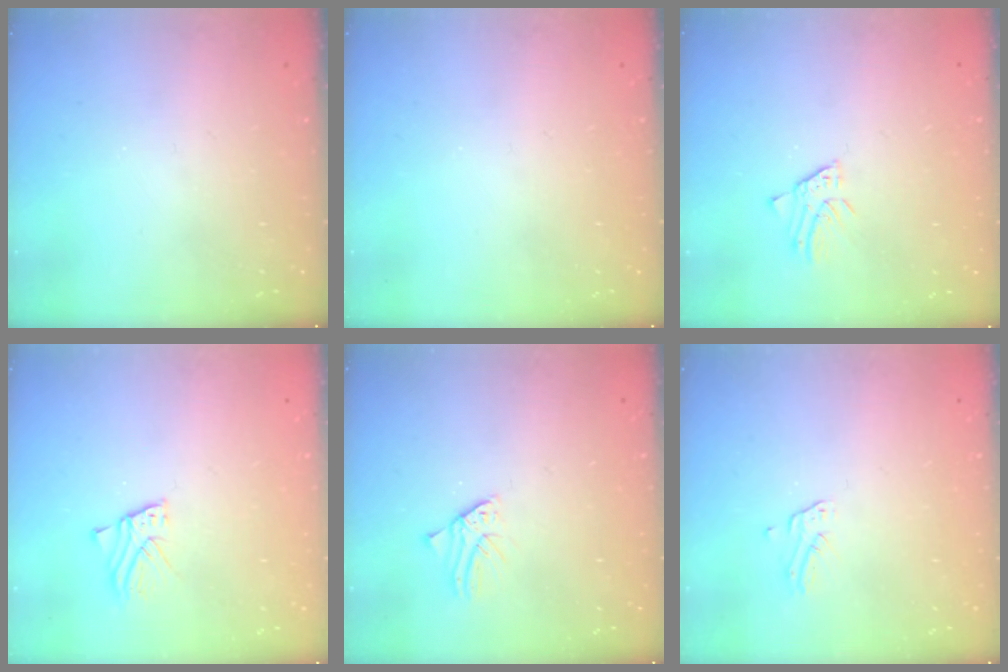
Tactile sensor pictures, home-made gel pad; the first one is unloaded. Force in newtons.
{"total": 0.0}
{"total": 1.4, "press": 1.4, "slide": 0.1}
{"total": 2.4, "press": 2.4, "slide": 0.2}
{"total": 1.1, "press": 1.1, "slide": 0.1}
{"total": 1.4, "press": 1.4, "slide": 0.1}